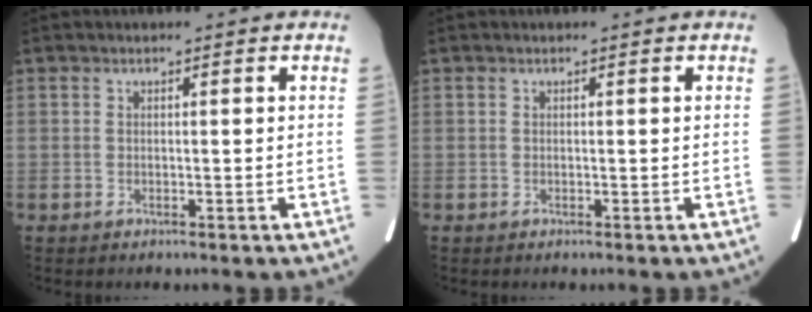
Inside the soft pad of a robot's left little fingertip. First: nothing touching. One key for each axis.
{"total": 0.0}